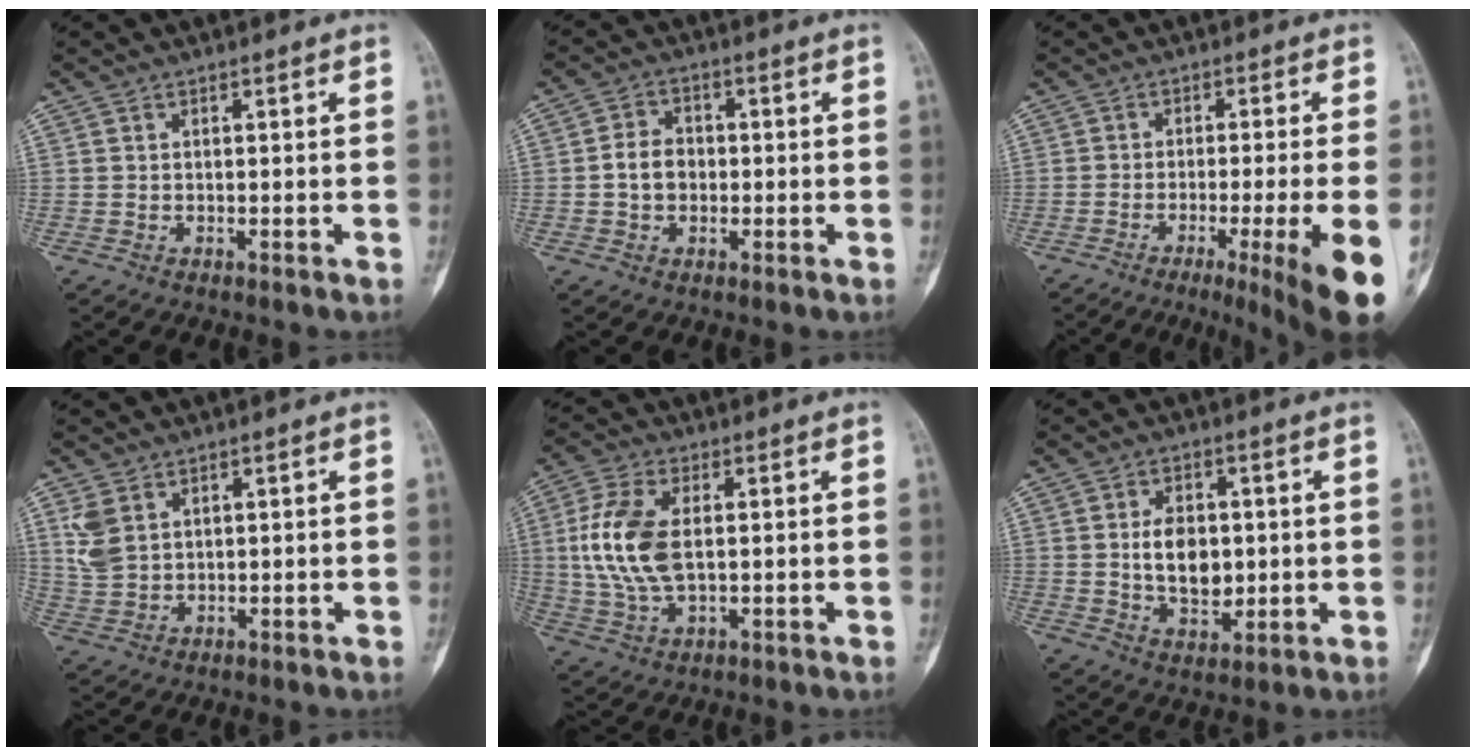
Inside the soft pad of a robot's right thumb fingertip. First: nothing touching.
{"total": 5.2, "force": [-0.6, 4.2, 3.0], "torque": [-0.041, 0.016, -0.015]}
{"total": 14.0, "force": [-6.2, 0.1, 12.5], "torque": [-0.148, -0.010, -0.090]}
{"total": 5.5, "force": [2.3, 3.8, 3.2], "torque": [-0.058, -0.001, 0.057]}
{"total": 12.1, "force": [1.1, 6.6, 10.1], "torque": [-0.224, 0.002, 0.024]}
{"total": 8.6, "force": [0.4, 5.7, 6.4], "torque": [-0.084, -0.009, 0.012]}